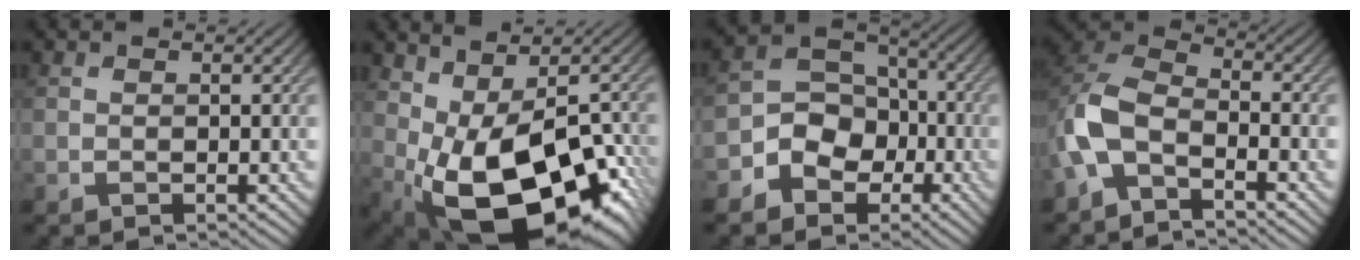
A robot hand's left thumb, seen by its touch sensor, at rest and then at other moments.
{"total": 17.6, "force": [-5.1, 9.7, 13.8], "torque": [-0.195, -0.023, -0.041]}
{"total": 7.7, "force": [-3.3, 6.2, 3.2], "torque": [-0.064, -0.004, -0.082]}
{"total": 7.3, "force": [-3.5, 3.9, 5.1], "torque": [-0.115, 0.004, -0.088]}